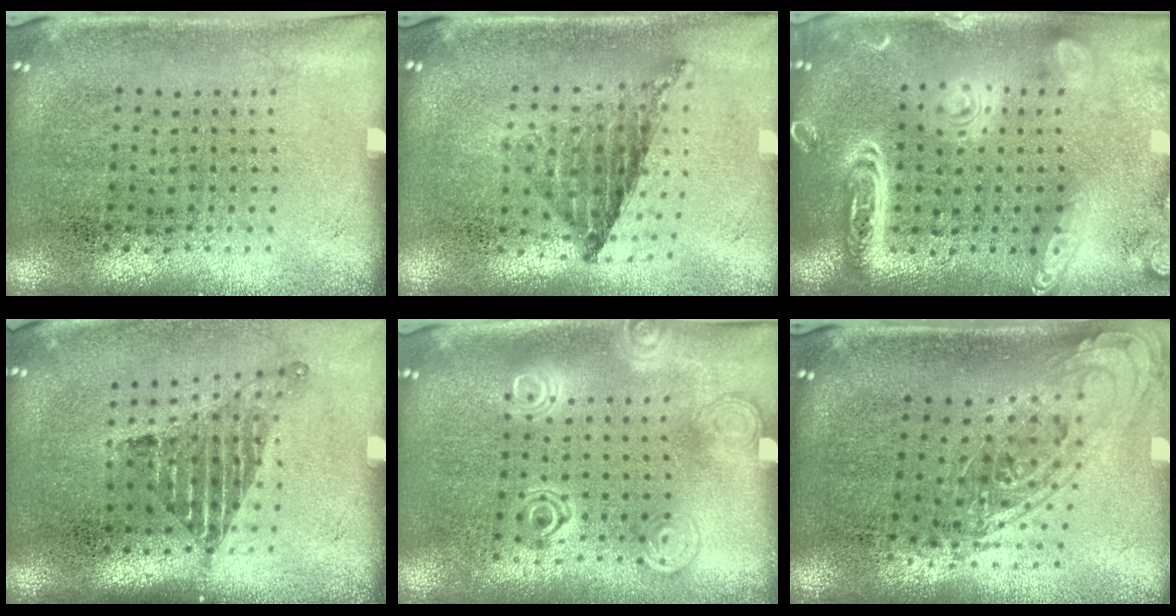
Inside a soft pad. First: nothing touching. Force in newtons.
{"total": 0.8, "press": 0.8, "slide": 0.1}
{"total": 3.8, "press": 3.8, "slide": 0.3}
{"total": 1.6, "press": 1.1, "slide": 1.2}
{"total": 1.3, "press": 1.2, "slide": 0.3}
{"total": 1.0, "press": 1.0, "slide": 0.3}